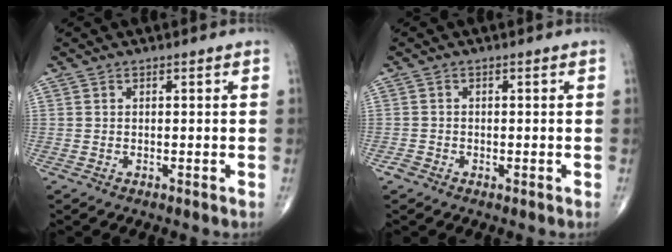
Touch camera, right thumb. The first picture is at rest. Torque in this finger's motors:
{"motor_torque": [0.92, 0.62, -0.24, -0.31, -0.01]}